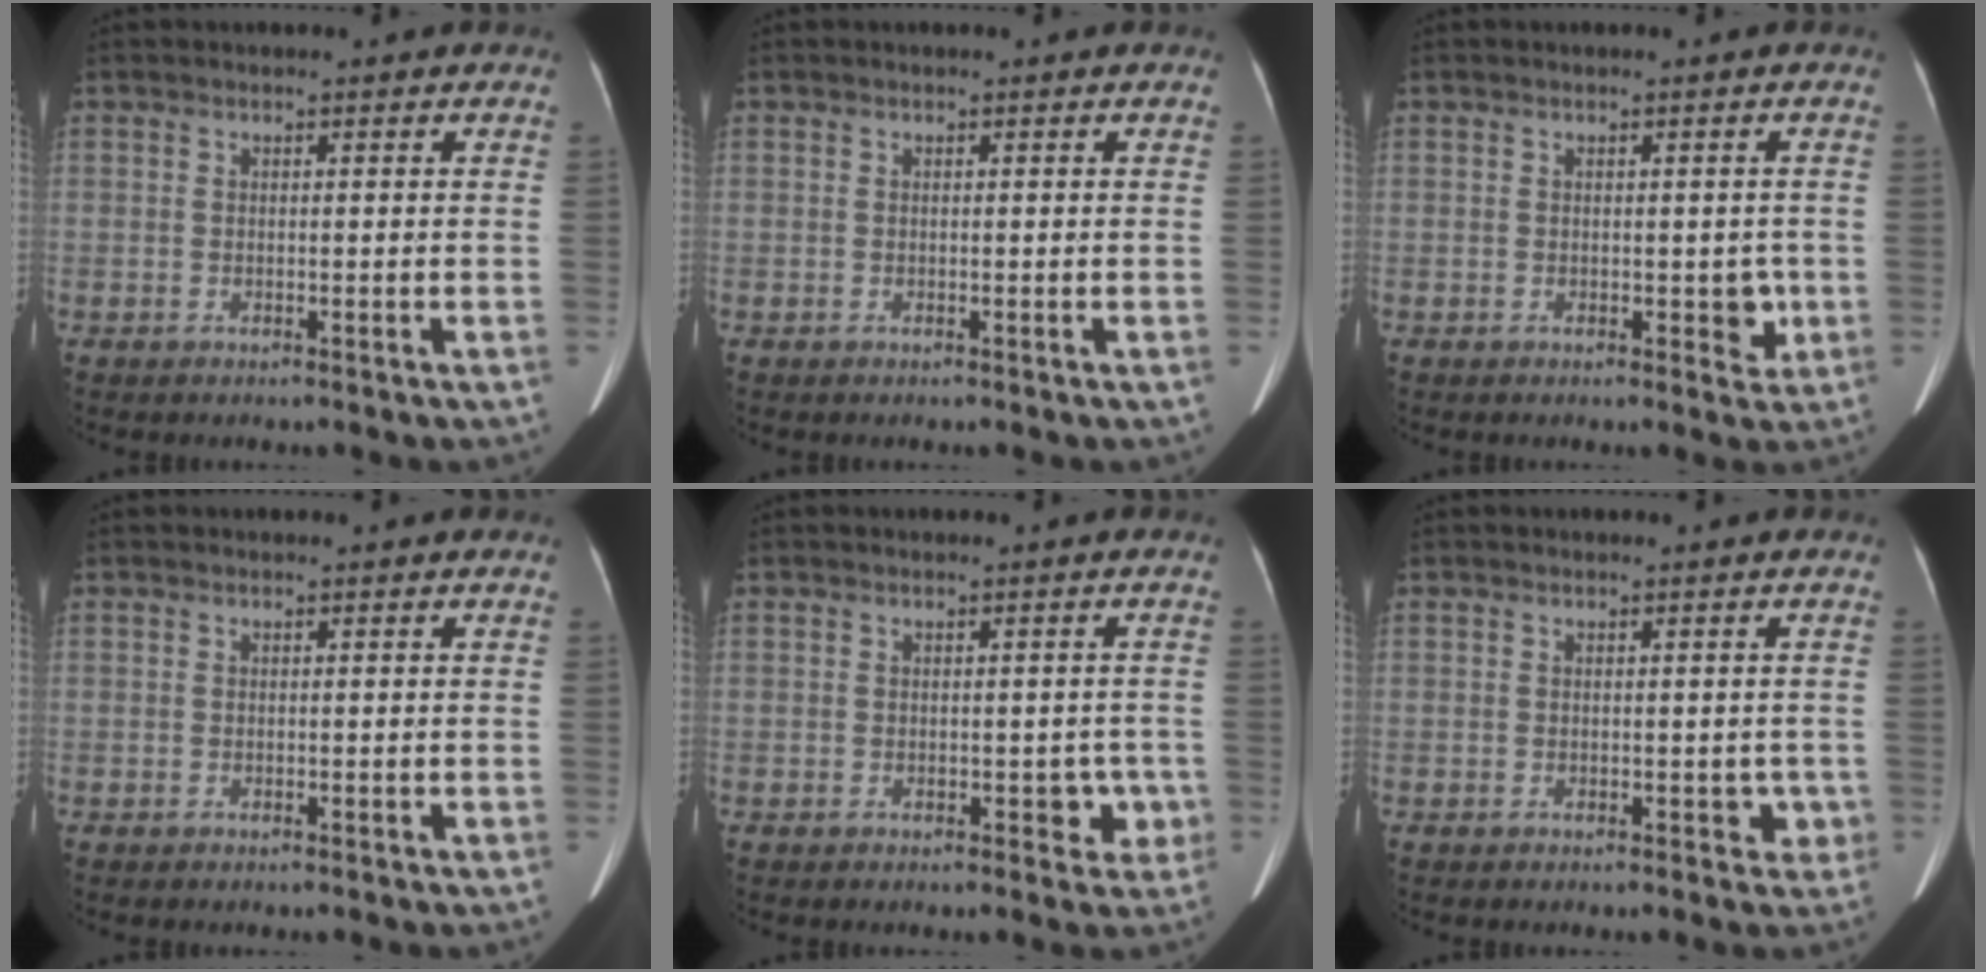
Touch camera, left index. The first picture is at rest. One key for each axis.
{"total": 0.0}
{"total": 2.6, "fx": -0.5, "fy": 1.7, "fz": 2.0, "tx": -0.018, "ty": 0.005, "tz": -0.002}
{"total": 0.0}
{"total": 3.1, "fx": -1.0, "fy": 2.1, "fz": 2.1, "tx": -0.013, "ty": 0.015, "tz": -0.007}
{"total": 2.0, "fx": -0.6, "fy": 1.5, "fz": 1.2, "tx": -0.004, "ty": 0.009, "tz": -0.004}